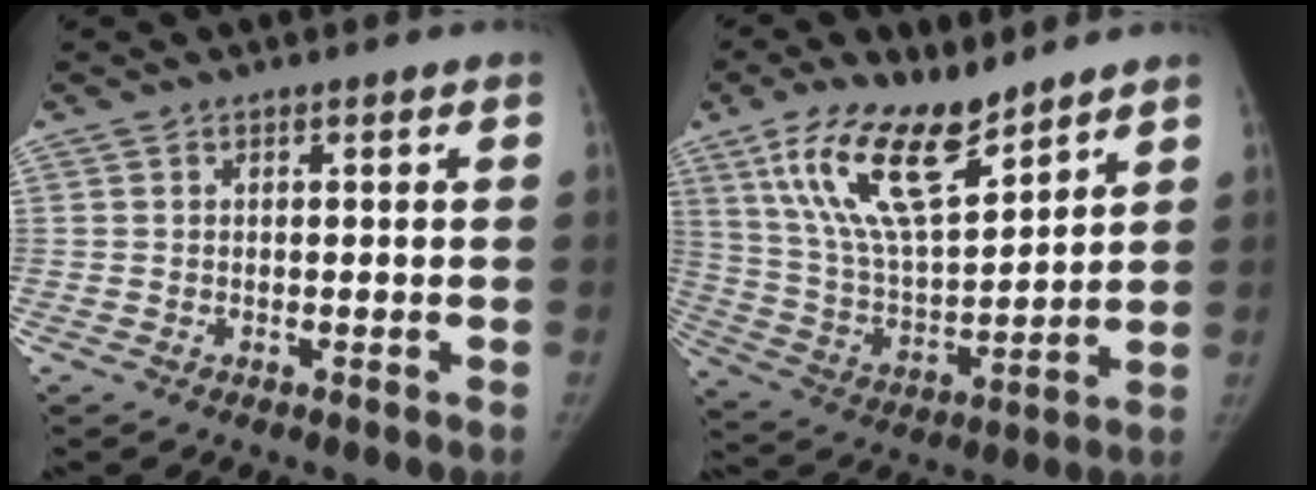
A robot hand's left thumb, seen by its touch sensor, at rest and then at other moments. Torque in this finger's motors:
{"motor_torque": [0.24, 0.31, 1.45, -1.32, 0.33]}